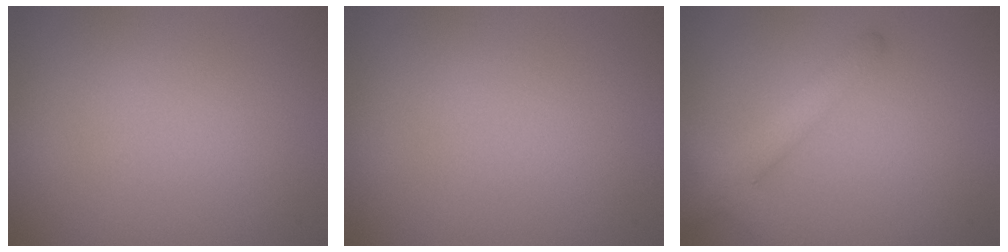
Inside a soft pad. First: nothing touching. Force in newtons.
{"total": 0.0}
{"total": 2.2, "press": 2.2, "slide": 0.2}